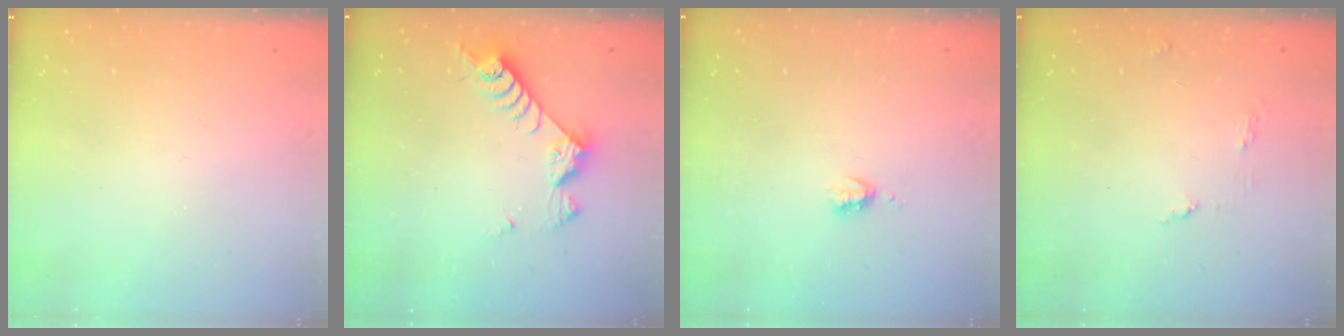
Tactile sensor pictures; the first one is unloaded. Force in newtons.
{"total": 7.9, "press": 7.8, "slide": 1.3}
{"total": 3.4, "press": 3.3, "slide": 0.5}
{"total": 3.9, "press": 3.9, "slide": 0.3}